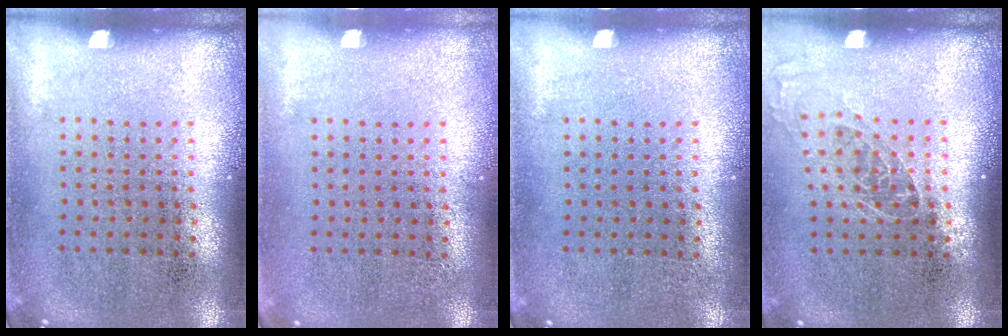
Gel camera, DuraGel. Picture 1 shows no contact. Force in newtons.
{"total": 0.0}
{"total": 0.0}
{"total": 1.0, "press": 0.9, "slide": 0.4}